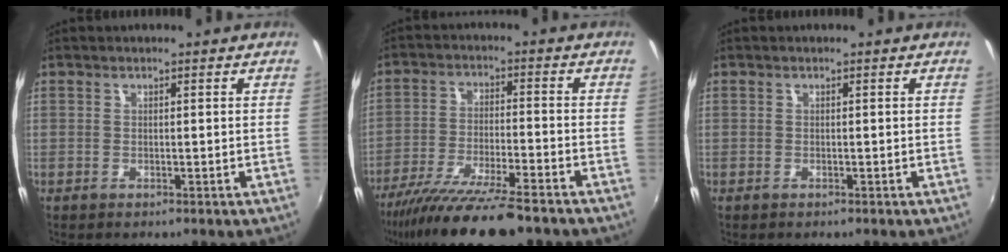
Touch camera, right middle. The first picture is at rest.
{"total": 16.5, "force": [-13.3, 2.0, 9.5], "torque": [-0.189, -0.039, -0.225]}
{"total": 0.0}